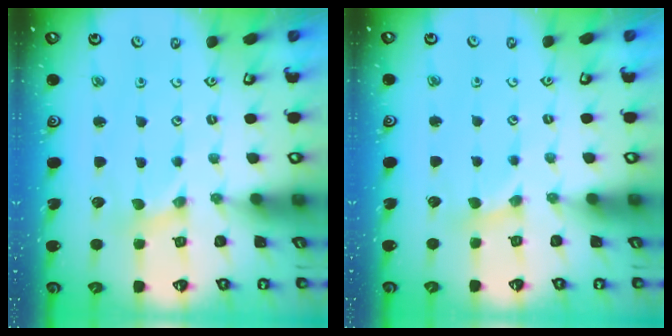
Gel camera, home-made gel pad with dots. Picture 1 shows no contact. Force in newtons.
{"total": 2.8, "press": 2.8, "slide": 0.5}